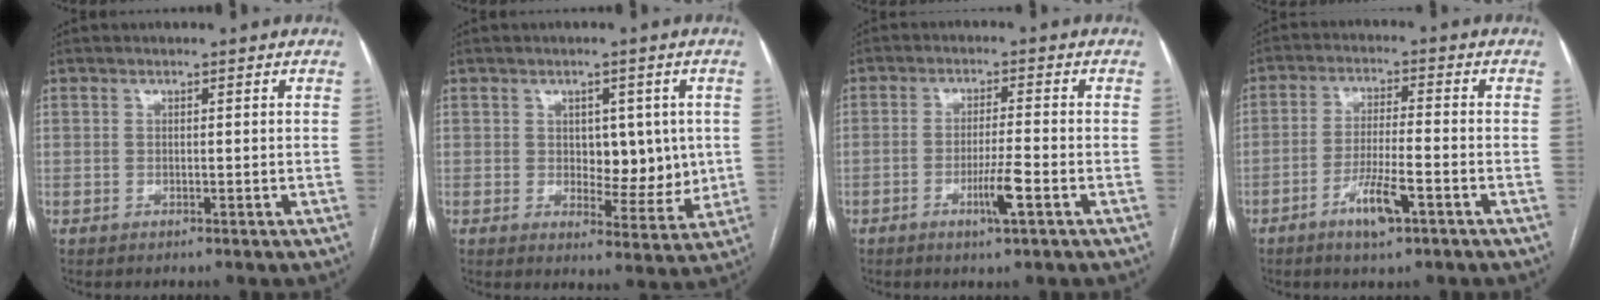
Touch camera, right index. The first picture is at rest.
{"total": 7.4, "force": [0.9, 4.3, 5.9], "torque": [-0.066, 0.004, 0.024]}
{"total": 4.9, "force": [-2.1, -0.2, 4.4], "torque": [-0.080, -0.008, -0.038]}
{"total": 6.8, "force": [-3.6, 0.9, 5.7], "torque": [-0.112, -0.006, -0.062]}